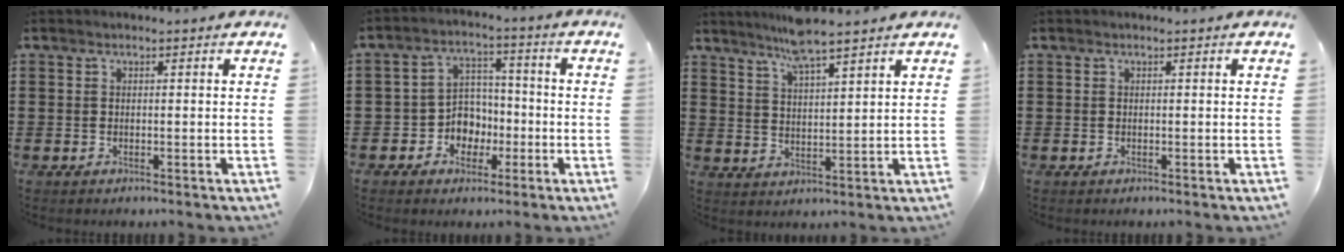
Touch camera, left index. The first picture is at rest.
{"total": 5.7, "force": [-1.7, 5.2, 1.6], "torque": [-0.044, 0.015, -0.031]}
{"total": 5.5, "force": [4.7, -0.1, 2.8], "torque": [-0.069, -0.010, 0.083]}
{"total": 0.0}